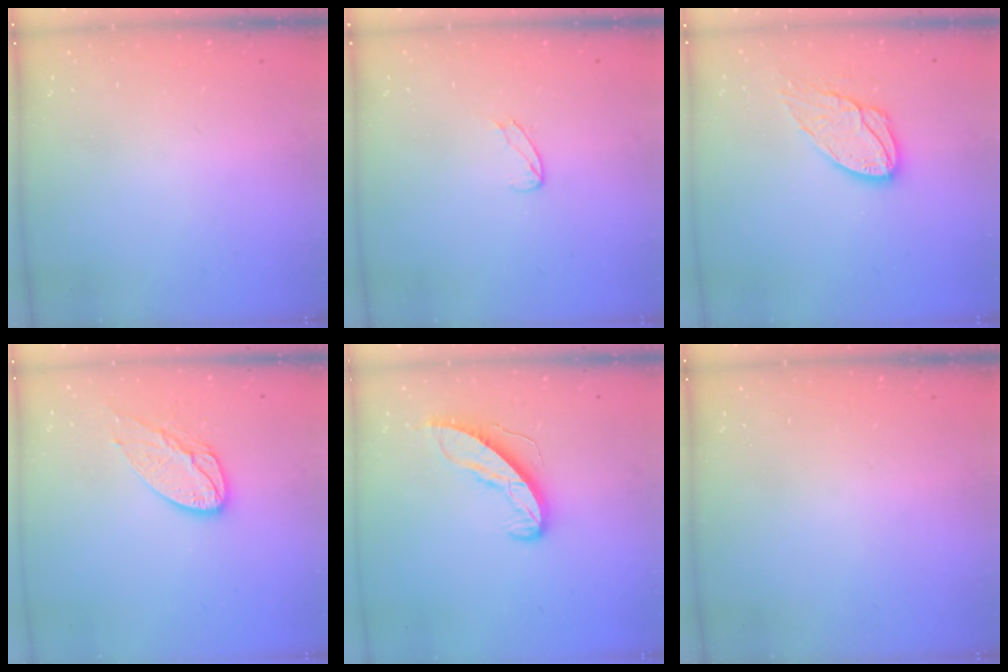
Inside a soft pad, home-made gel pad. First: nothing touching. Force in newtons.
{"total": 4.3, "press": 4.3, "slide": 0.3}
{"total": 11.7, "press": 11.6, "slide": 0.9}
{"total": 11.3, "press": 11.3, "slide": 0.8}
{"total": 8.9, "press": 8.9, "slide": 0.6}
{"total": 0.0}